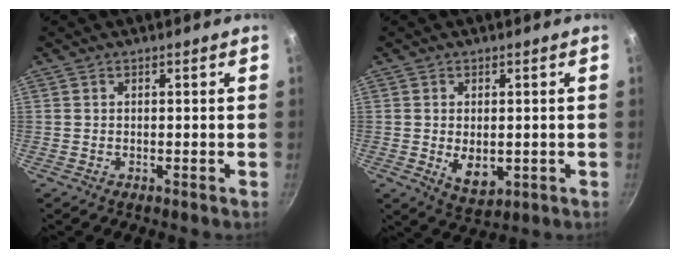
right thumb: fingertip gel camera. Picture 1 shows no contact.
{"total": 6.1, "force": [-0.5, 3.8, 4.7], "torque": [-0.067, -0.013, 0.002]}